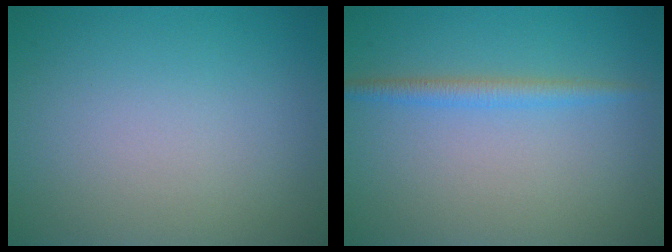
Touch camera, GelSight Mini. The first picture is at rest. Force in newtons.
{"total": 1.9, "press": 1.9, "slide": 0.0}